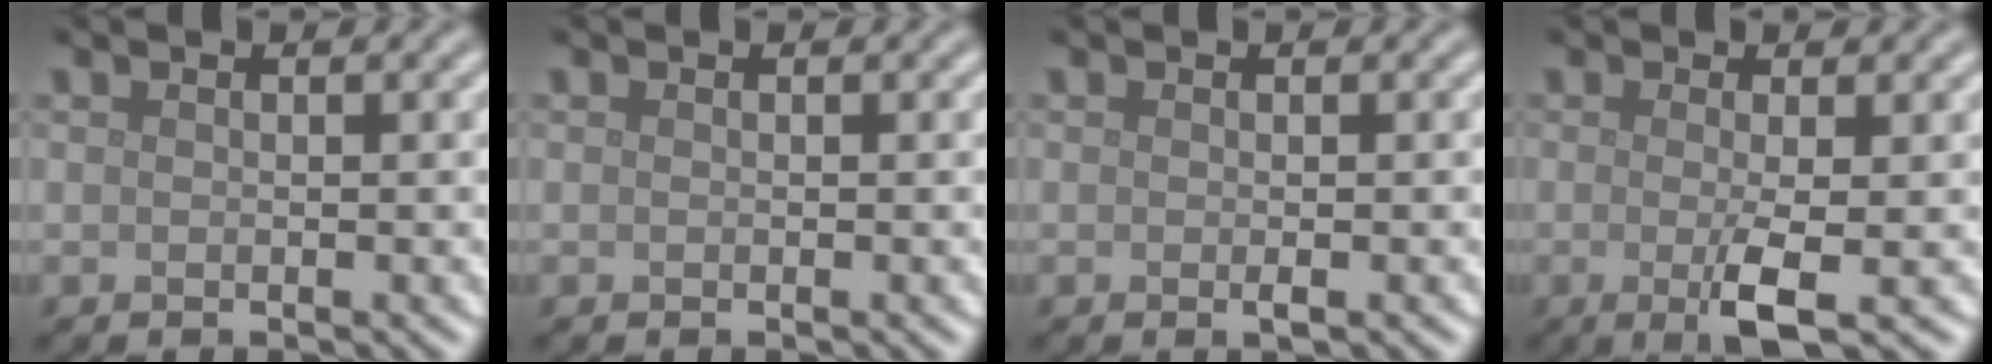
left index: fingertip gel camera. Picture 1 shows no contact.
{"total": 0.0}
{"total": 0.7, "force": [-0.2, 0.1, 0.6], "torque": [-0.013, -0.002, -0.002]}
{"total": 3.4, "force": [-0.6, 0.6, 3.3], "torque": [-0.061, -0.011, -0.010]}